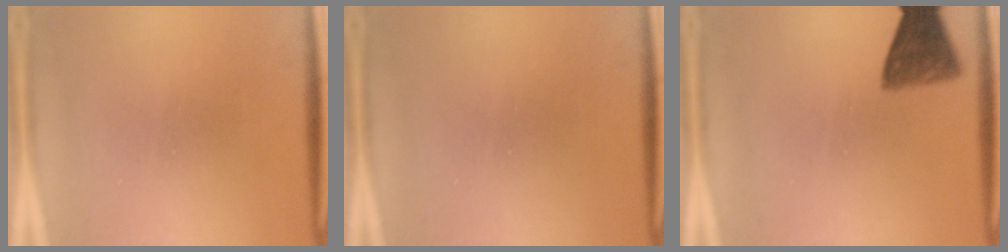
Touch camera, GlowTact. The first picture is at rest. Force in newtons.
{"total": 0.0}
{"total": 6.4}